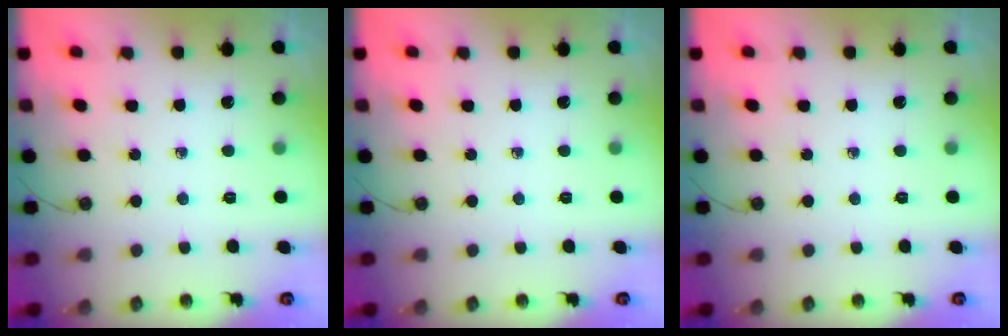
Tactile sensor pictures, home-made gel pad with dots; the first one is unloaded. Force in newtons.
{"total": 0.0}
{"total": 0.0}